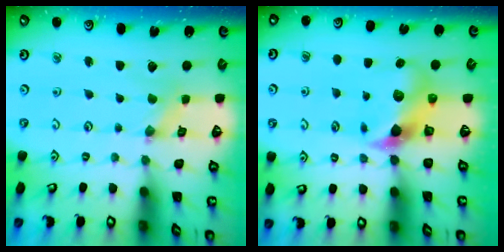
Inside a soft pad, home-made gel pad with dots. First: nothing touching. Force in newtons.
{"total": 9.0, "press": 8.9, "slide": 1.5}